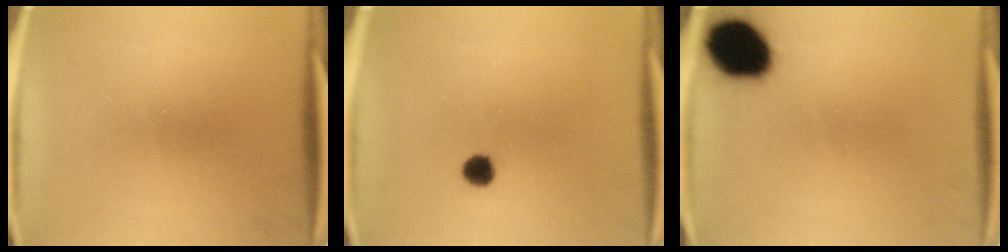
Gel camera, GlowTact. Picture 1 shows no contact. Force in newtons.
{"total": 3.0}
{"total": 14.4}